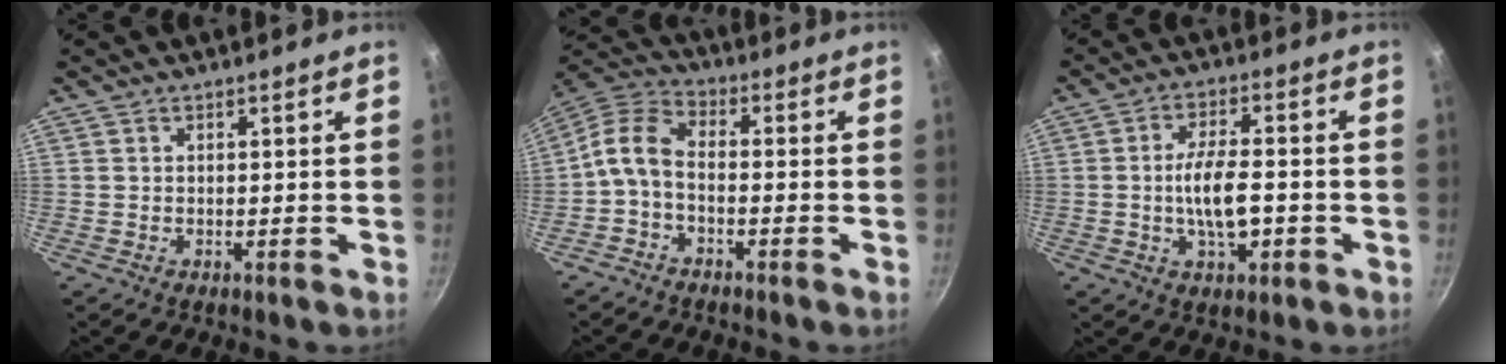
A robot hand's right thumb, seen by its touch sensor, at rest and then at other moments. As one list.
[{"total": 7.1, "force": [-2.4, 3.9, 5.4], "torque": [-0.125, 0.040, -0.059]}, {"total": 8.8, "force": [-1.7, 3.7, 7.8], "torque": [-0.130, 0.018, -0.032]}]